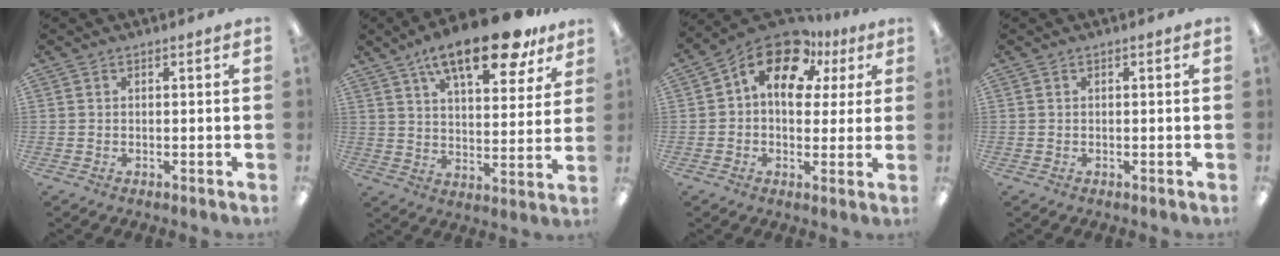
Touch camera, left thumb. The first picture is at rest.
{"total": 18.1, "force": [12.2, 6.3, 11.9], "torque": [-0.184, -0.059, 0.198]}
{"total": 14.3, "force": [7.4, 8.5, 8.8], "torque": [-0.158, -0.036, 0.132]}
{"total": 0.0}